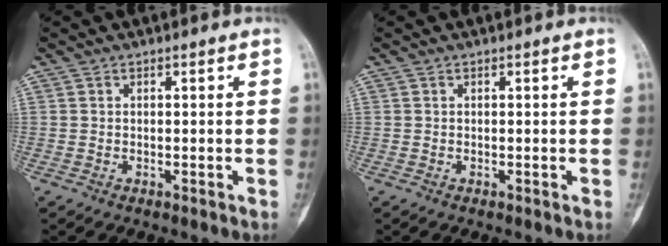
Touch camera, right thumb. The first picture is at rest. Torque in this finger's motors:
{"motor_torque": [0.00, 0.00, 0.06, -0.04, 0.00]}